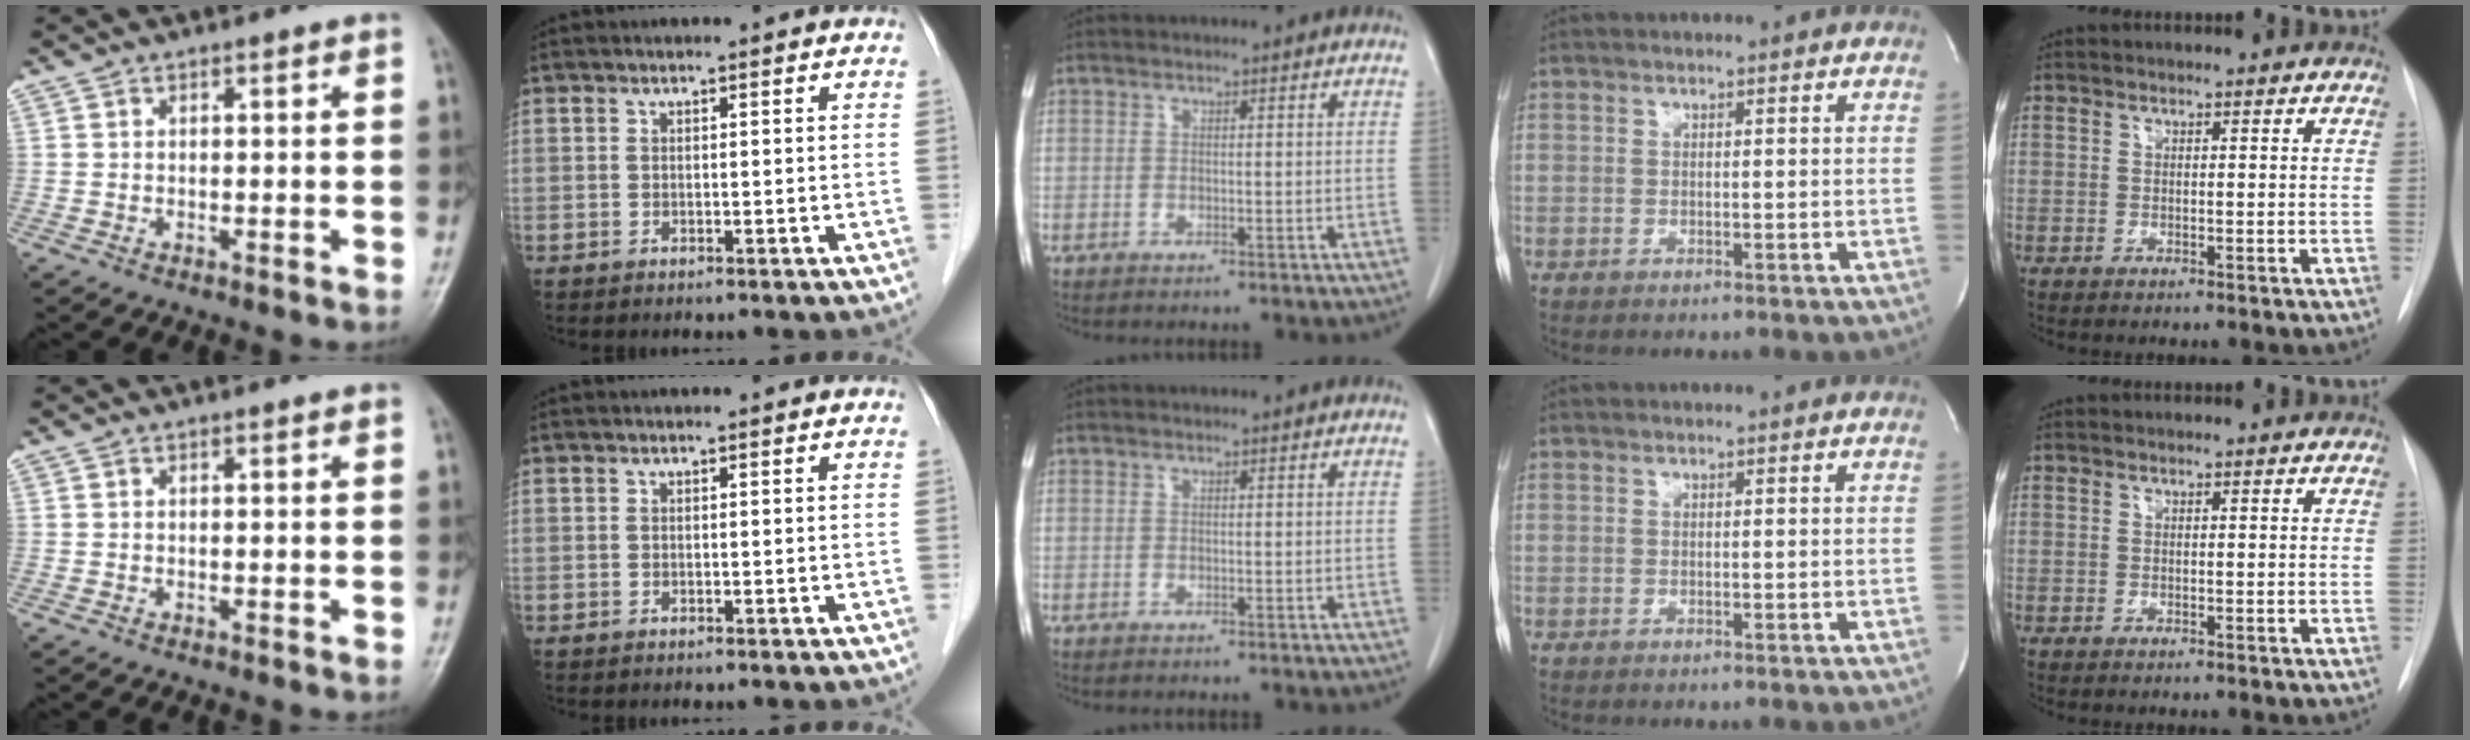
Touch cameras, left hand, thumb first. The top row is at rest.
{}